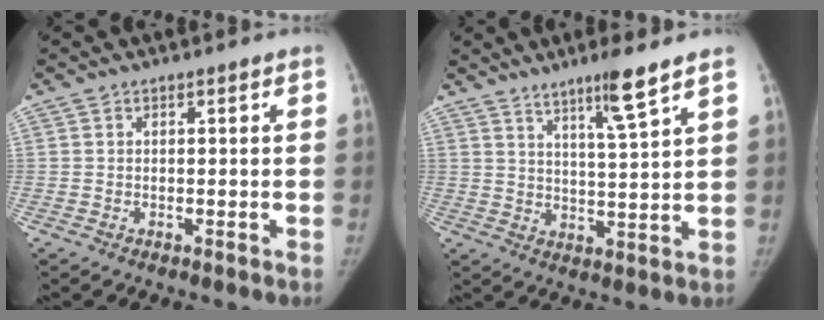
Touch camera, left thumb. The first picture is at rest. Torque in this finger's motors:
{"motor_torque": [0.07, 0.07, 0.03, 0.05, 0.01]}